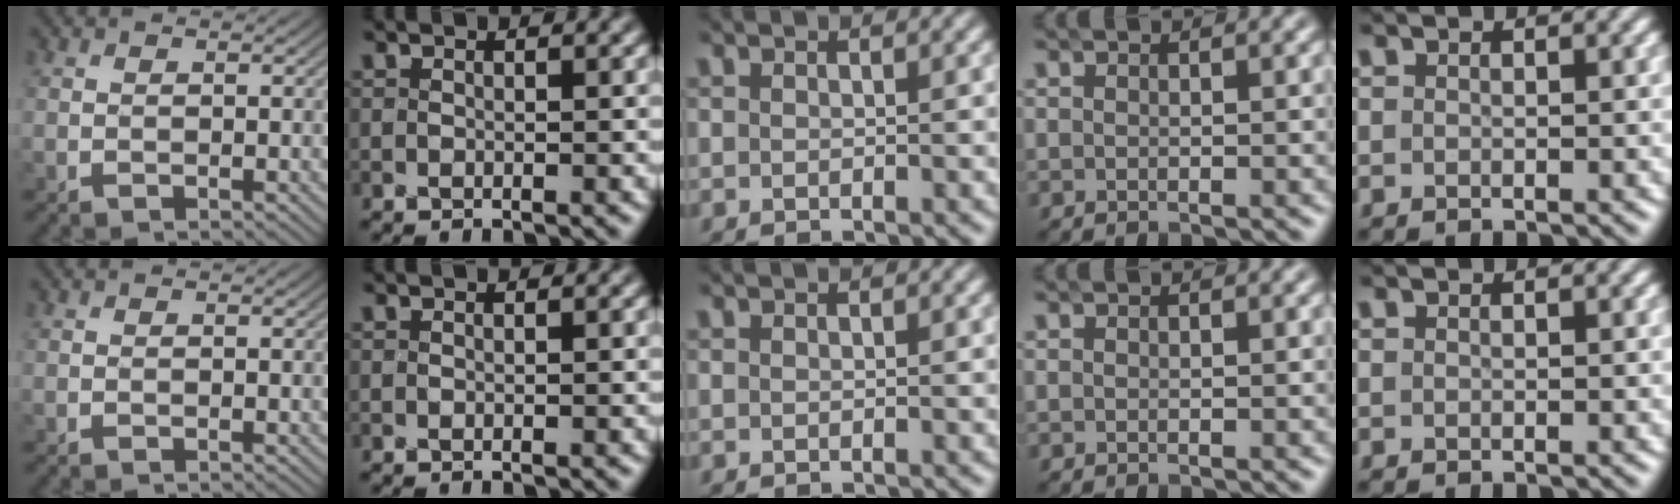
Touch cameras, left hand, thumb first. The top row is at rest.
{}